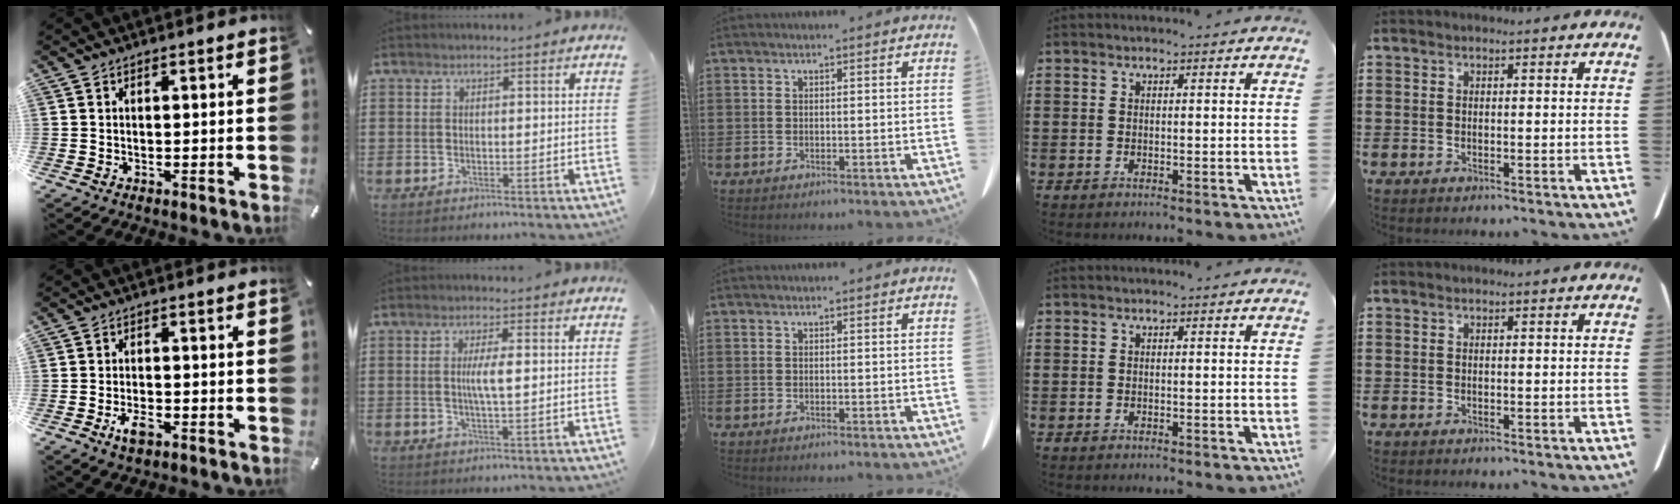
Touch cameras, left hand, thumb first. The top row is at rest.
{"thumb": {"total": 4.1, "force": [-2.1, 2.0, 2.8], "torque": [-0.063, 0.002, -0.041]}, "index": {"total": 3.5, "force": [0.2, 0.5, 3.4], "torque": [-0.065, -0.002, 0.001]}}